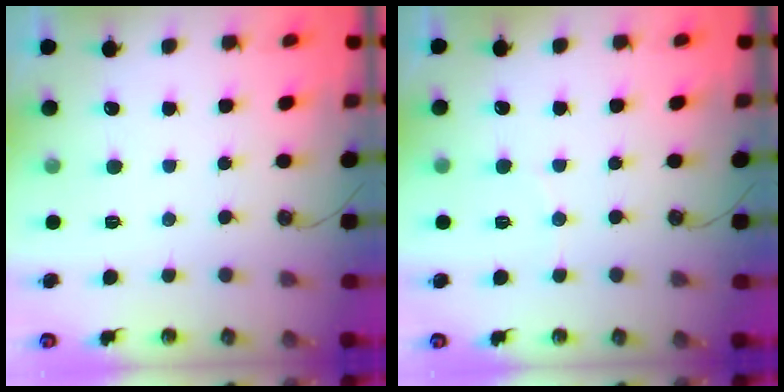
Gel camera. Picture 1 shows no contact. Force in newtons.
{"total": 3.4, "press": 3.3, "slide": 0.4}